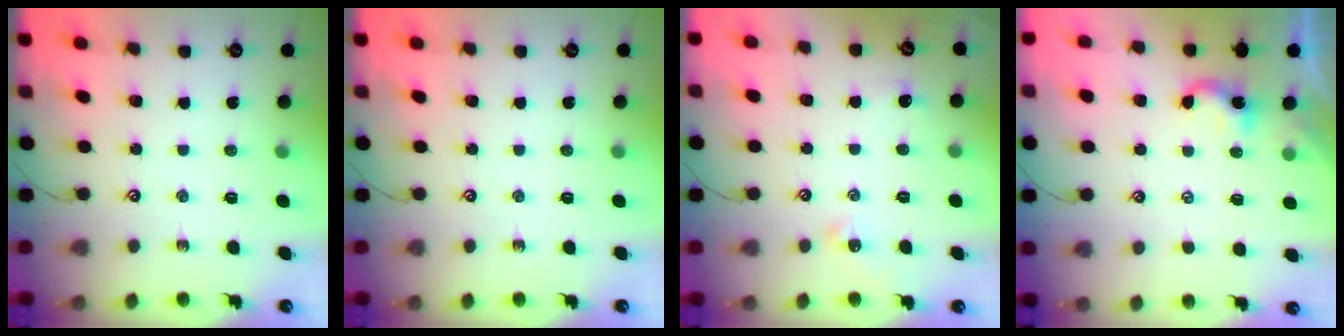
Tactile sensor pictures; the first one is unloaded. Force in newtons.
{"total": 0.0}
{"total": 1.4, "press": 1.3, "slide": 0.5}
{"total": 2.8, "press": 2.7, "slide": 0.3}